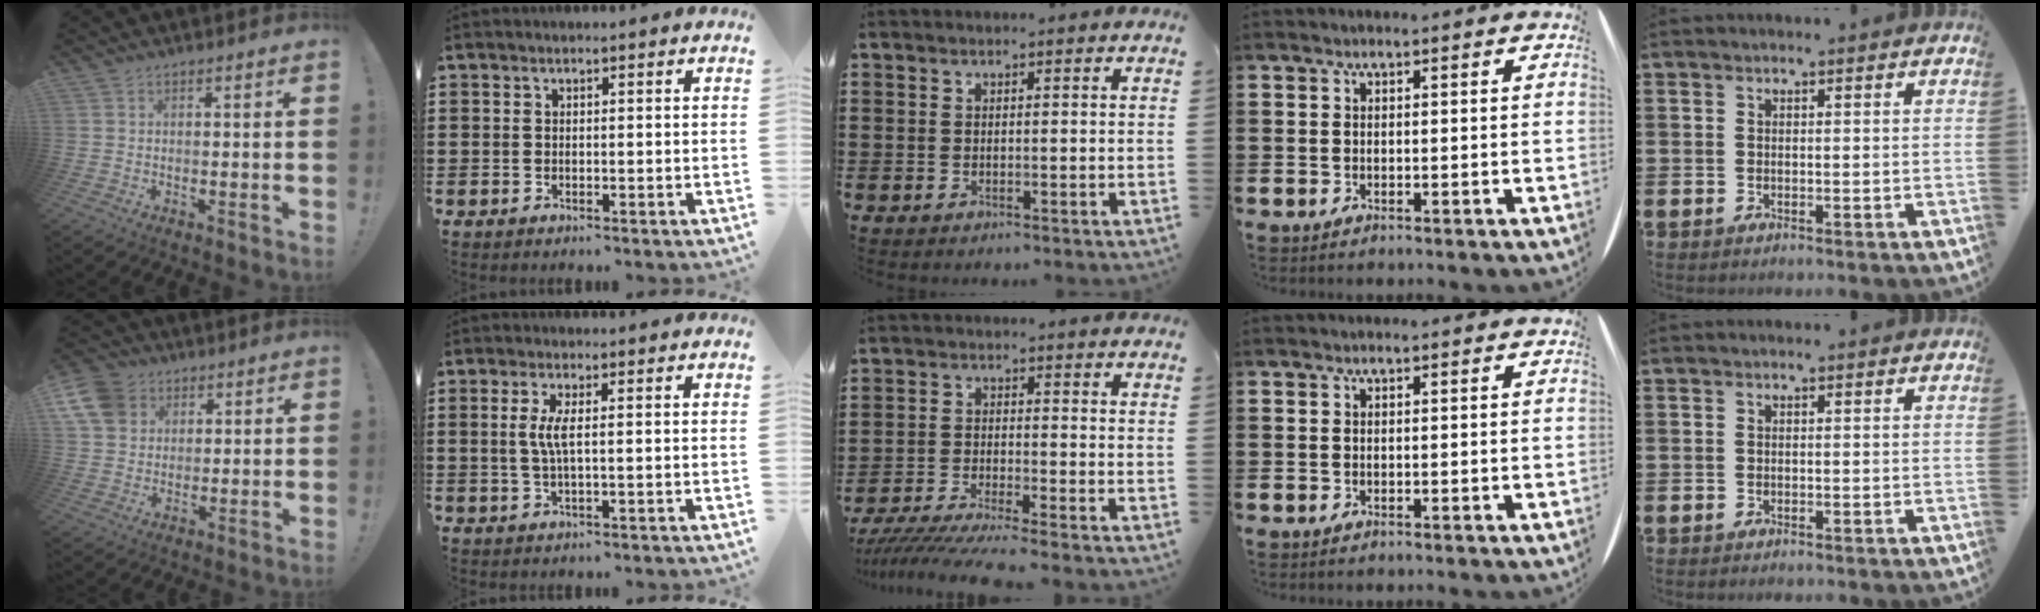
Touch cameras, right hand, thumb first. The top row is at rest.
{"thumb": {"total": 10.1, "force": [4.1, 8.2, 4.1], "torque": [-0.081, -0.021, 0.083]}, "index": {"total": 3.5, "force": [0.3, 0.4, 3.5], "torque": [-0.081, -0.009, -0.002]}, "middle": {"total": 4.9, "force": [-4.5, -0.4, 1.9], "torque": [-0.053, -0.023, -0.093]}}